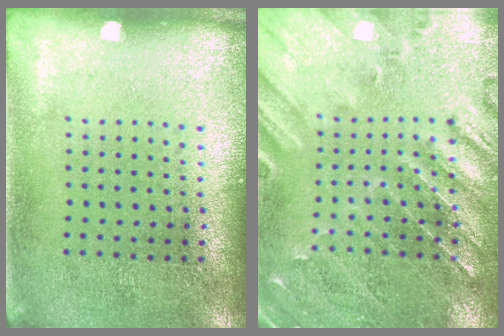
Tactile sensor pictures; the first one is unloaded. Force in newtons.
{"total": 0.6, "press": 0.5, "slide": 0.4}